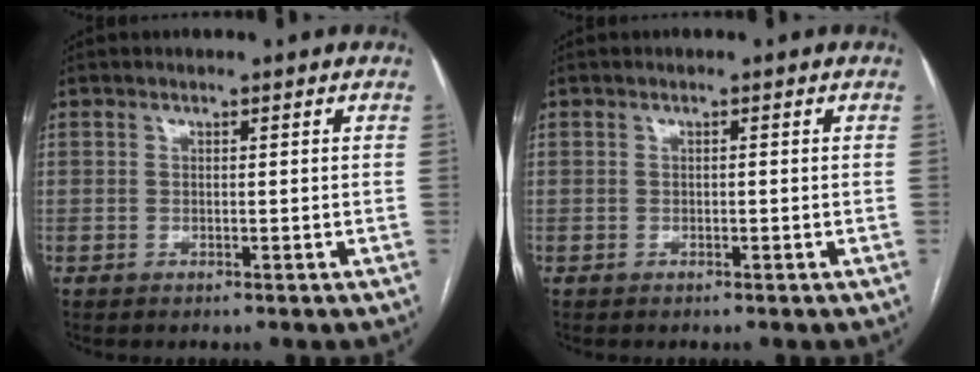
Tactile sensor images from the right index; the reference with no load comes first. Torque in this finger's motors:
{"motor_torque": [0.11, 0.08, -0.01, 0.00]}